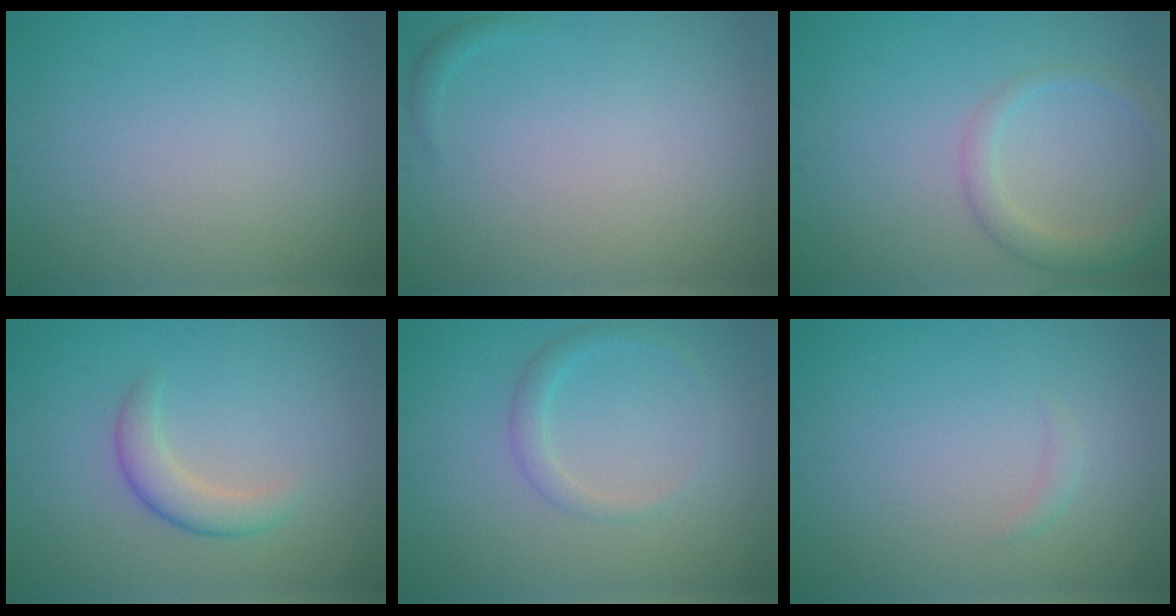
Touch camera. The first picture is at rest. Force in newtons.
{"total": 0.6, "press": 0.6, "slide": 0.1}
{"total": 2.9, "press": 2.9, "slide": 0.2}
{"total": 2.8, "press": 2.8, "slide": 0.2}
{"total": 1.7, "press": 1.7, "slide": 0.1}
{"total": 0.7, "press": 0.7, "slide": 0.0}